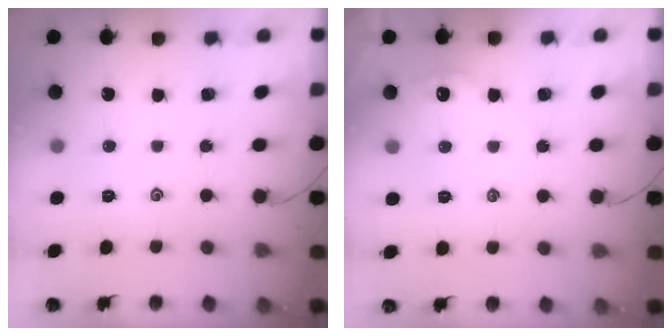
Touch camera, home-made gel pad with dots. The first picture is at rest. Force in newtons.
{"total": 2.6, "press": 2.6, "slide": 0.3}